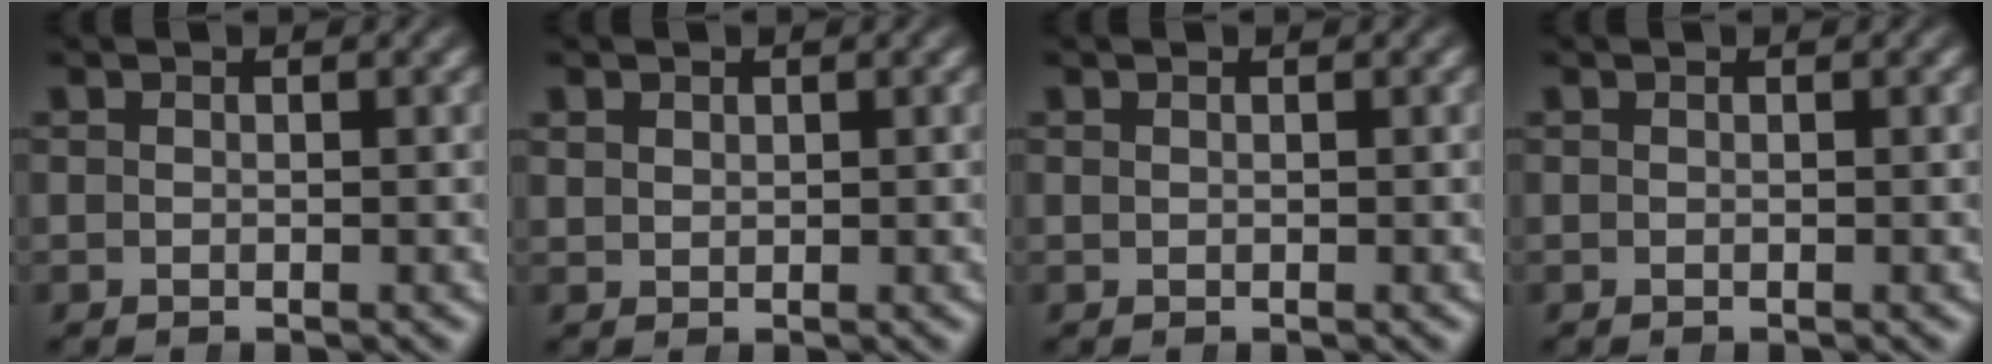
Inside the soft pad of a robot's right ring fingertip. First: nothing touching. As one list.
[{"total": 1.0, "force": [0.9, 0.3, 0.2], "torque": [0.002, -0.001, 0.025]}, {"total": 0.5, "force": [0.3, -0.5, 0.1], "torque": [0.004, 0.000, 0.008]}, {"total": 0.0}]